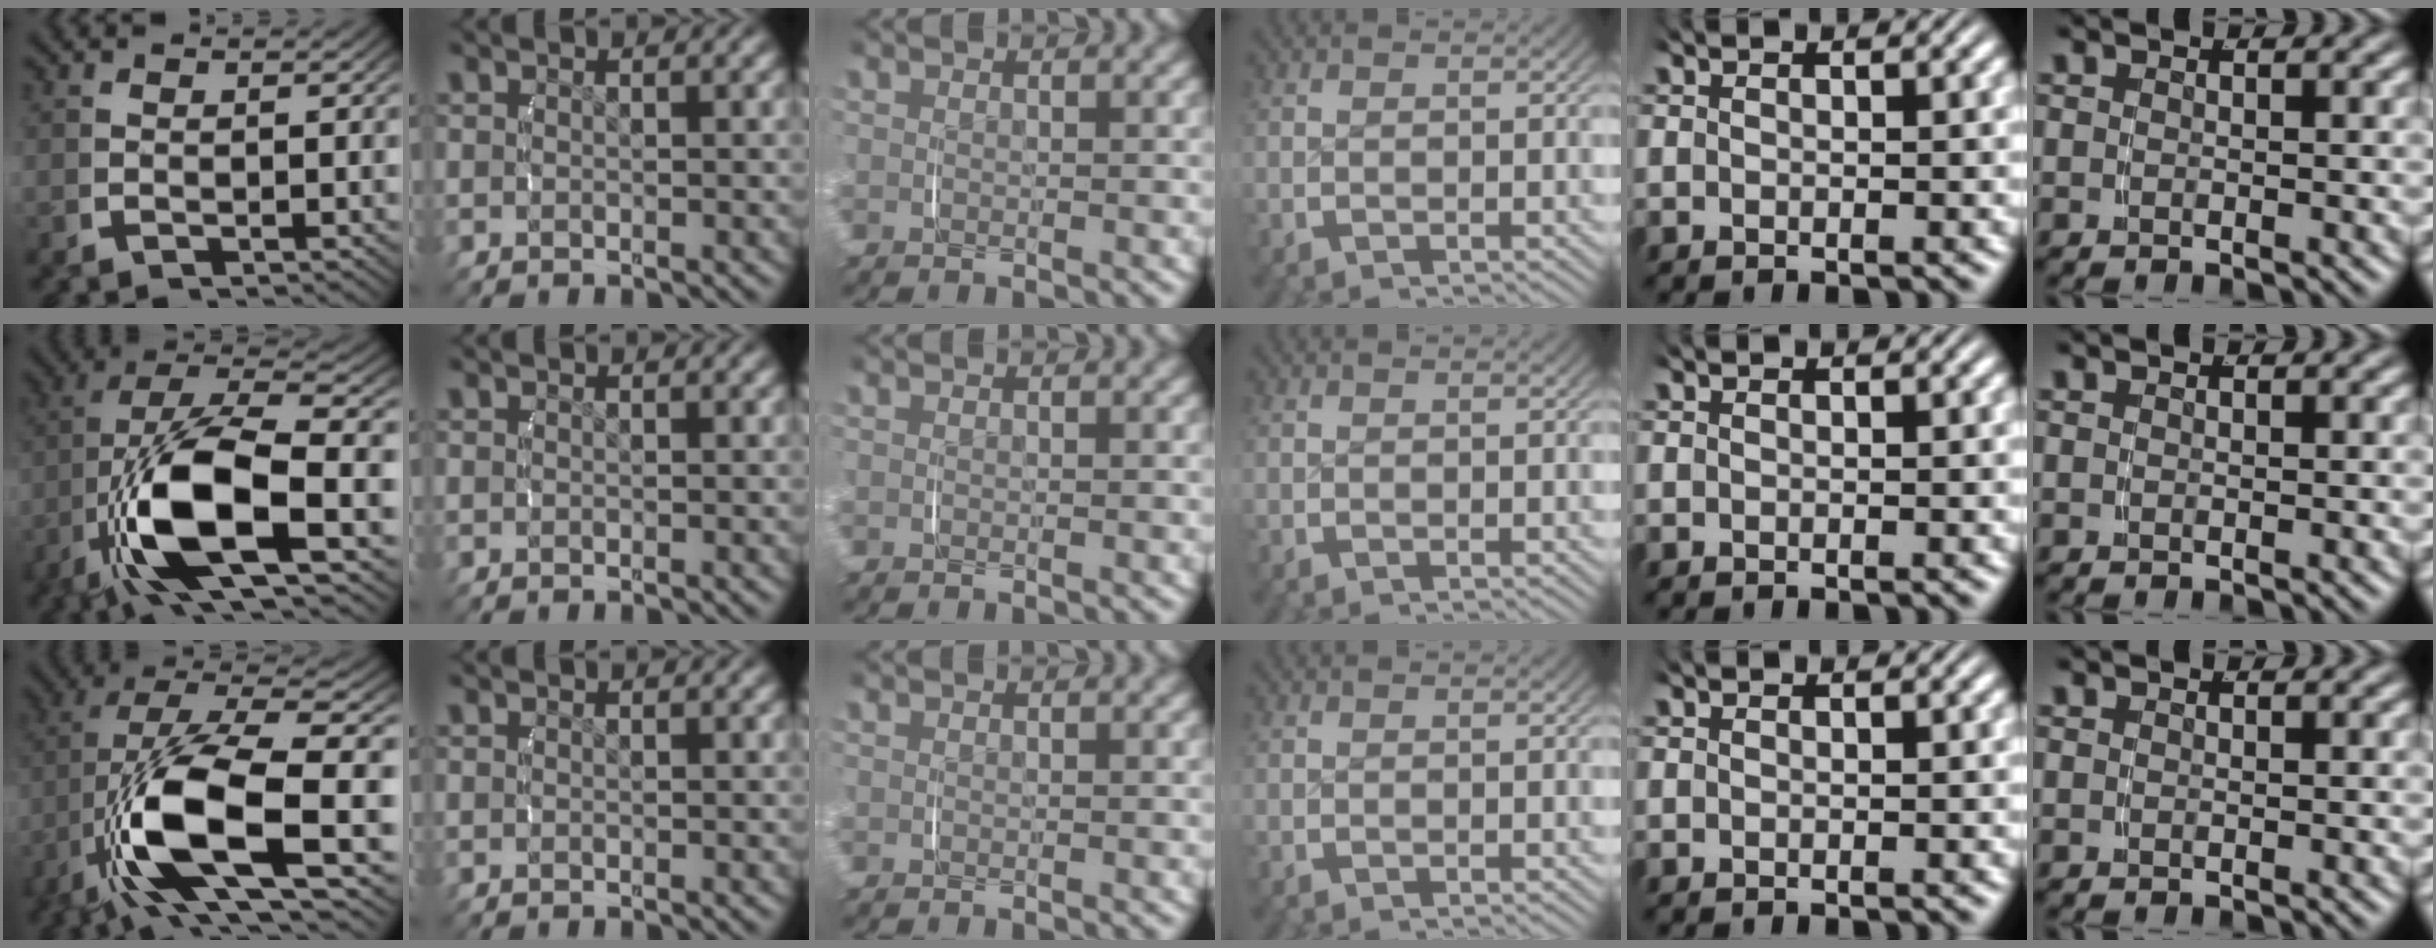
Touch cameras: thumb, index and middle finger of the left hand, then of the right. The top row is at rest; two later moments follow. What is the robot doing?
{"motion": "lift_and_place", "object": "camera"}